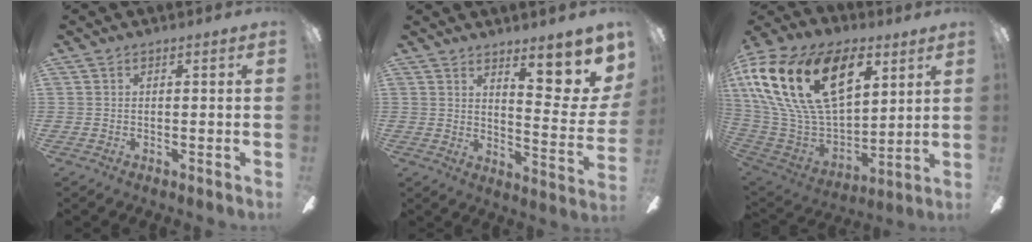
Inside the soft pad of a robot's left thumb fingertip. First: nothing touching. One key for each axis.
{"total": 13.5, "fx": 8.9, "fy": 3.8, "fz": 9.5, "tx": -0.113, "ty": -0.075, "tz": 0.143}
{"total": 28.7, "fx": 11.1, "fy": 17.0, "fz": 20.4, "tx": -0.415, "ty": -0.048, "tz": 0.196}